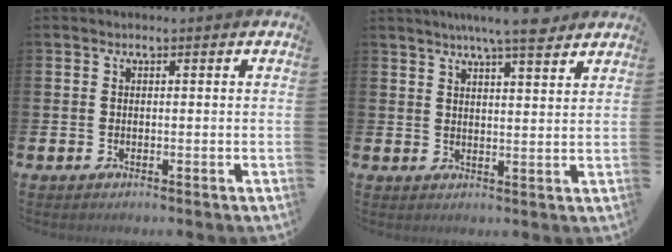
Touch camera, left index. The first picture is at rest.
{"total": 6.3, "force": [5.7, 0.1, 2.7], "torque": [-0.055, -0.021, 0.100]}